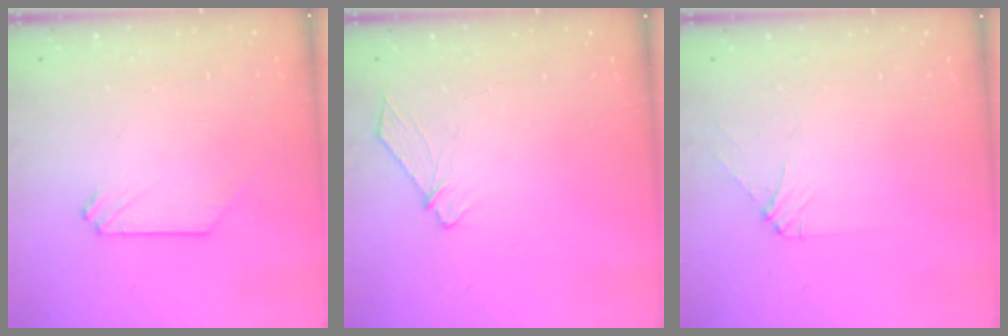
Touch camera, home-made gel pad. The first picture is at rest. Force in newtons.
{"total": 7.0, "press": 6.9, "slide": 0.8}
{"total": 3.7, "press": 3.7, "slide": 0.6}